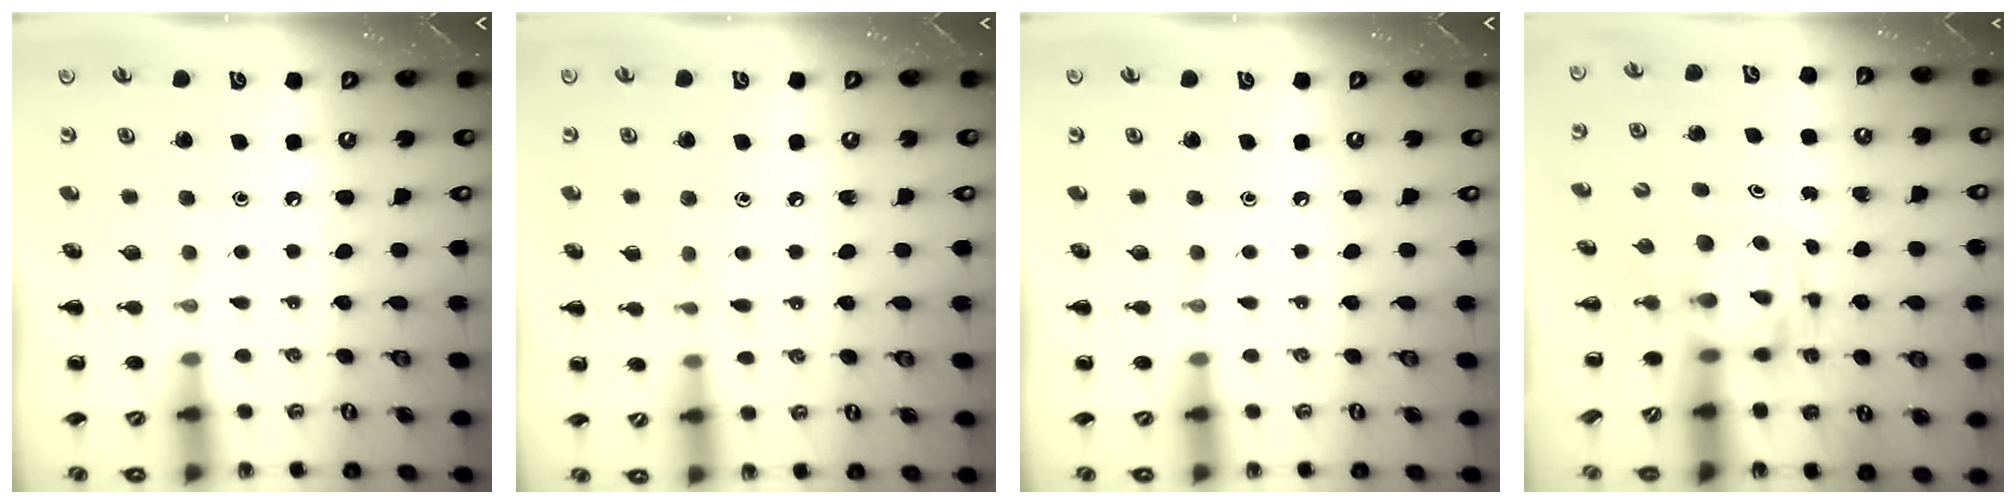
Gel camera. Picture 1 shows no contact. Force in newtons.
{"total": 5.8, "press": 5.4, "slide": 2.2}
{"total": 0.0}
{"total": 2.8, "press": 2.7, "slide": 0.5}